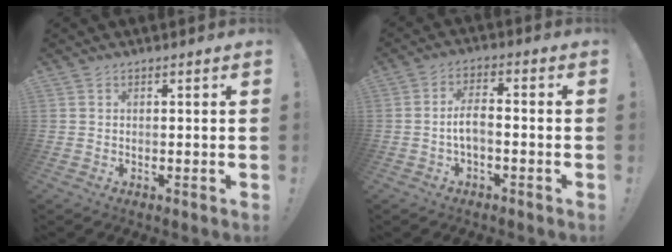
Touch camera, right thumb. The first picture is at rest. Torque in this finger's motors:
{"motor_torque": [0.19, -0.12, 0.05, 0.16, 0.09]}